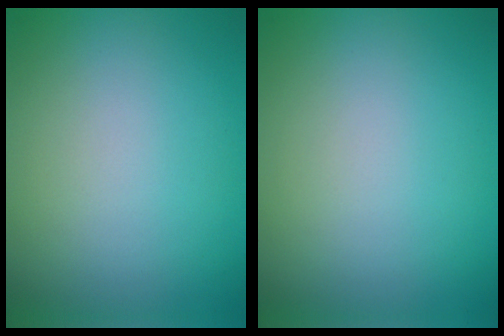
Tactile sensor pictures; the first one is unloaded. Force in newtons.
{"total": 0.0}